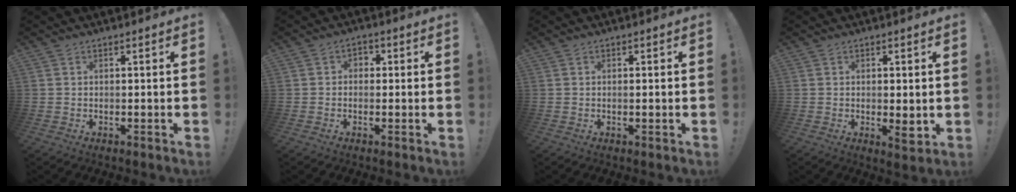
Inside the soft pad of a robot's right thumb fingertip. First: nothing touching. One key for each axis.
{"total": 2.2, "fx": -0.6, "fy": 1.9, "fz": 0.9, "tx": -0.016, "ty": 0.005, "tz": -0.012}
{"total": 0.7, "fx": -0.1, "fy": 0.0, "fz": 0.7, "tx": -0.005, "ty": -0.002, "tz": -0.003}
{"total": 3.7, "fx": -0.5, "fy": 1.2, "fz": 3.5, "tx": -0.043, "ty": -0.004, "tz": -0.007}